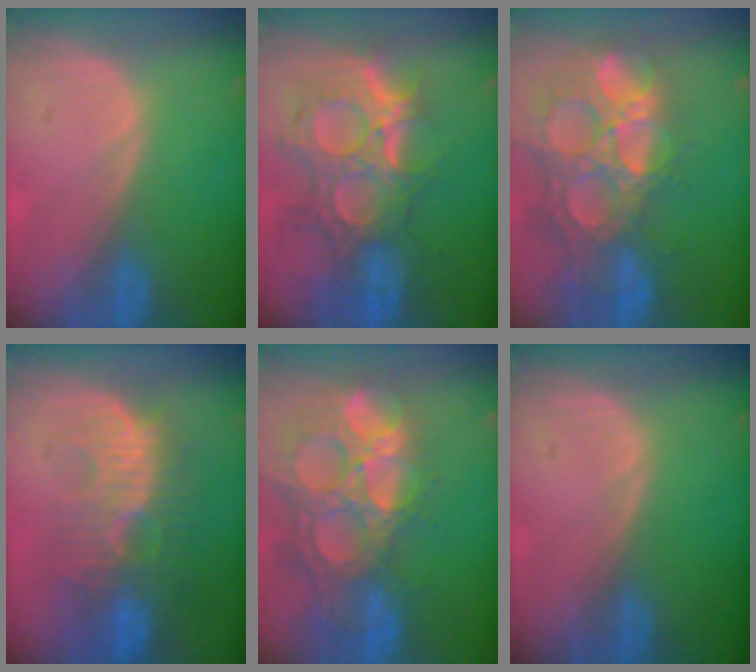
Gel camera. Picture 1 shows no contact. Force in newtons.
{"total": 12.1, "press": 10.8, "slide": 5.4}
{"total": 14.9, "press": 12.3, "slide": 8.3}
{"total": 11.0, "press": 9.7, "slide": 5.1}
{"total": 14.9, "press": 12.3, "slide": 8.3}
{"total": 0.0}